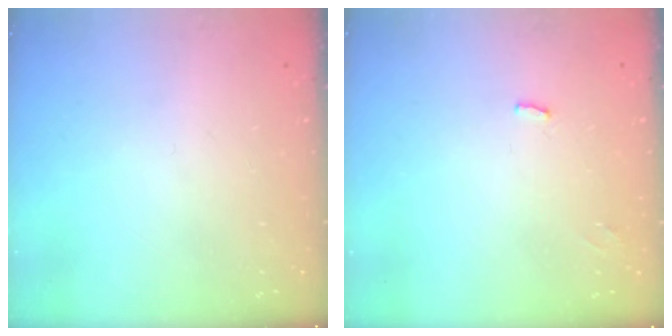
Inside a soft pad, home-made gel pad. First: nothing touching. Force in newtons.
{"total": 3.1, "press": 3.1, "slide": 0.2}